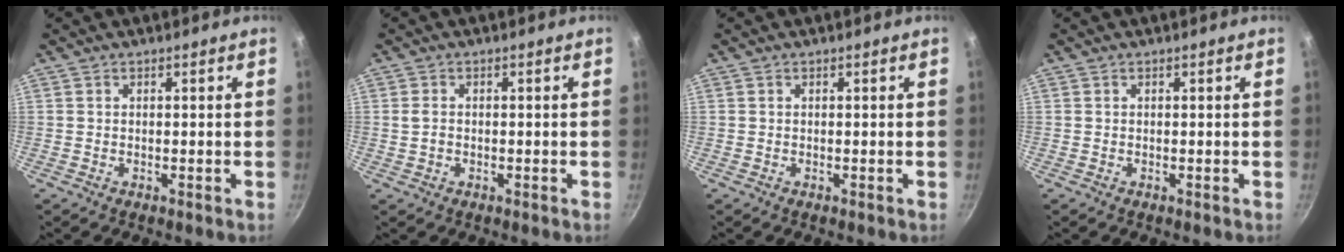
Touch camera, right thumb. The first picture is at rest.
{"total": 2.0, "force": [-0.2, 1.6, 1.3], "torque": [-0.023, 0.003, -0.004]}
{"total": 0.0}
{"total": 0.0}